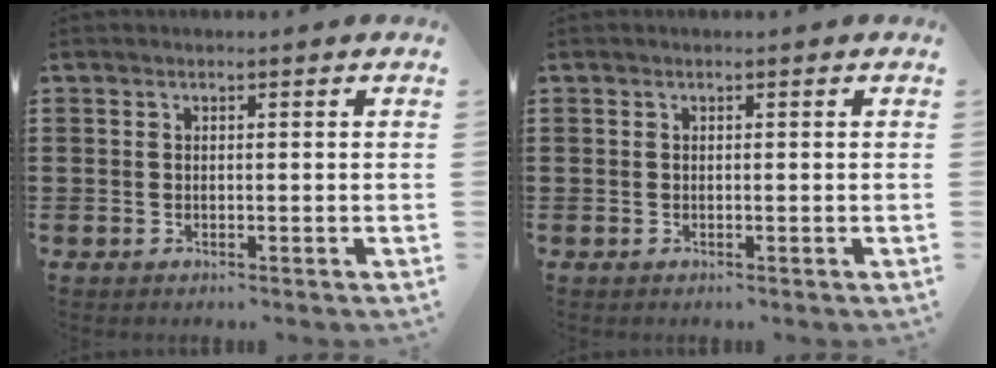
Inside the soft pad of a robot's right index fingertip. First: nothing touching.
{"total": 0.0}